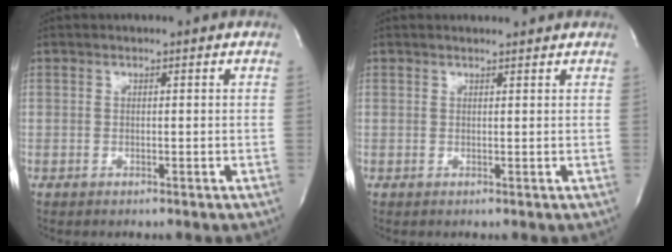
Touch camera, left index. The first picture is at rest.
{"total": 1.8, "force": [1.8, 0.1, 0.2], "torque": [-0.012, 0.008, 0.025]}